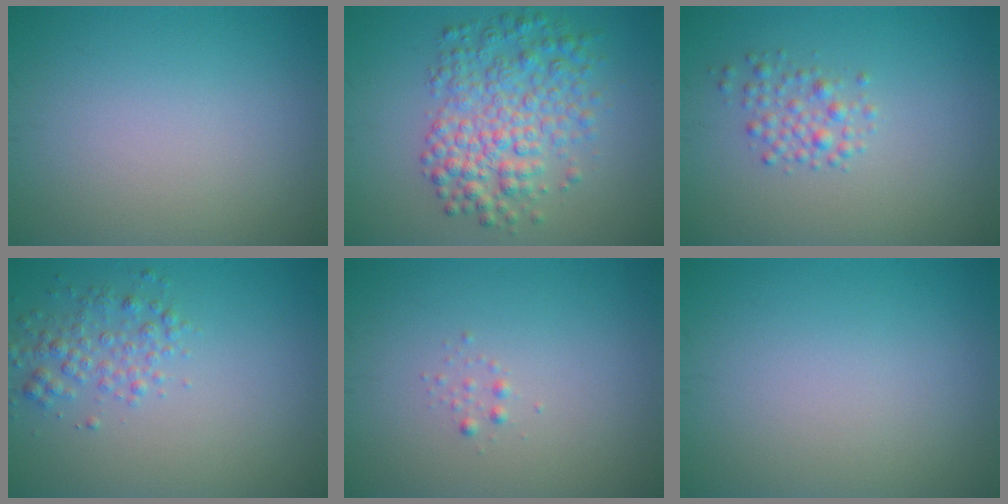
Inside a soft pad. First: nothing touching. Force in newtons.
{"total": 5.9, "press": 5.9, "slide": 0.1}
{"total": 2.0, "press": 2.0, "slide": 0.0}
{"total": 2.5, "press": 2.5, "slide": 0.1}
{"total": 0.6, "press": 0.6, "slide": 0.0}
{"total": 0.0}